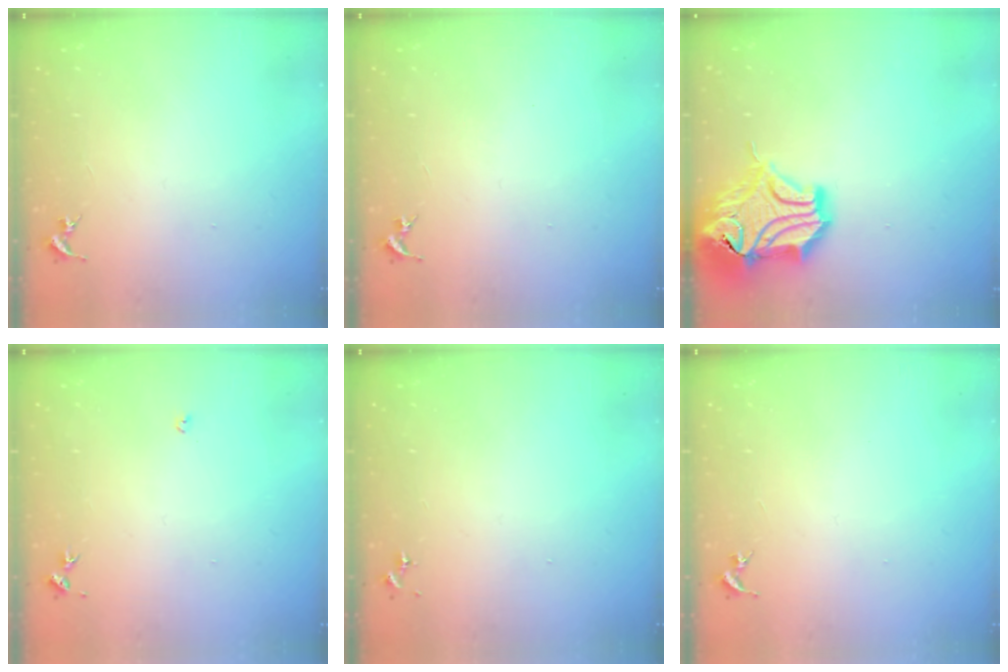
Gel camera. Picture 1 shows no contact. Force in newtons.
{"total": 0.0}
{"total": 20.0, "press": 19.8, "slide": 2.7}
{"total": 2.7, "press": 2.7, "slide": 0.5}
{"total": 0.0}
{"total": 0.0}